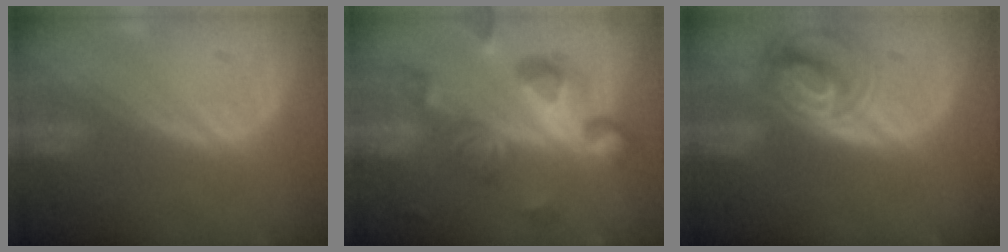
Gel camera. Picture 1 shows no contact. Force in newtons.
{"total": 10.7, "press": 9.6, "slide": 4.7}
{"total": 8.0, "press": 7.0, "slide": 3.8}